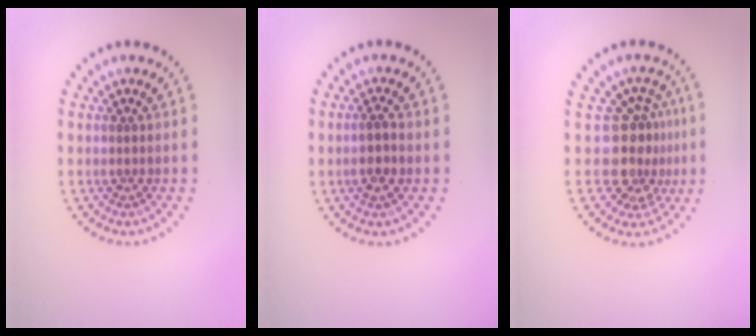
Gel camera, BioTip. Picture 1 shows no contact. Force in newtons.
{"total": 1.9, "press": 1.7, "slide": 0.7}
{"total": 3.9, "press": 2.9, "slide": 2.5}